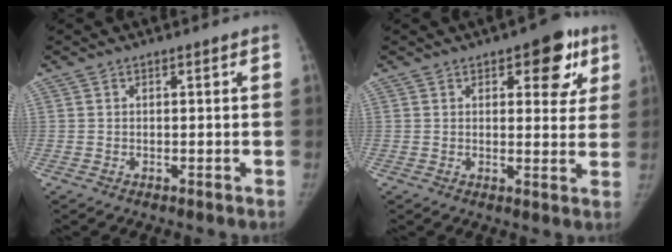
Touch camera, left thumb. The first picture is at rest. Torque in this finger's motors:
{"motor_torque": [-0.26, 0.23, 0.64, -0.25, 0.11]}